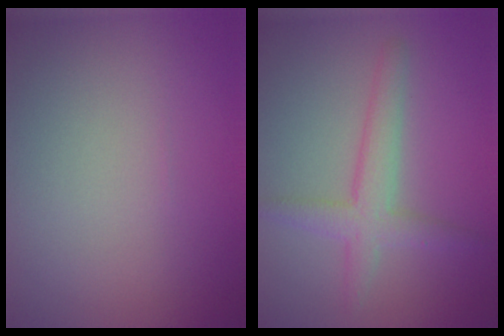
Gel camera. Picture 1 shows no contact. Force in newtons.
{"total": 3.3, "press": 3.3, "slide": 0.1}